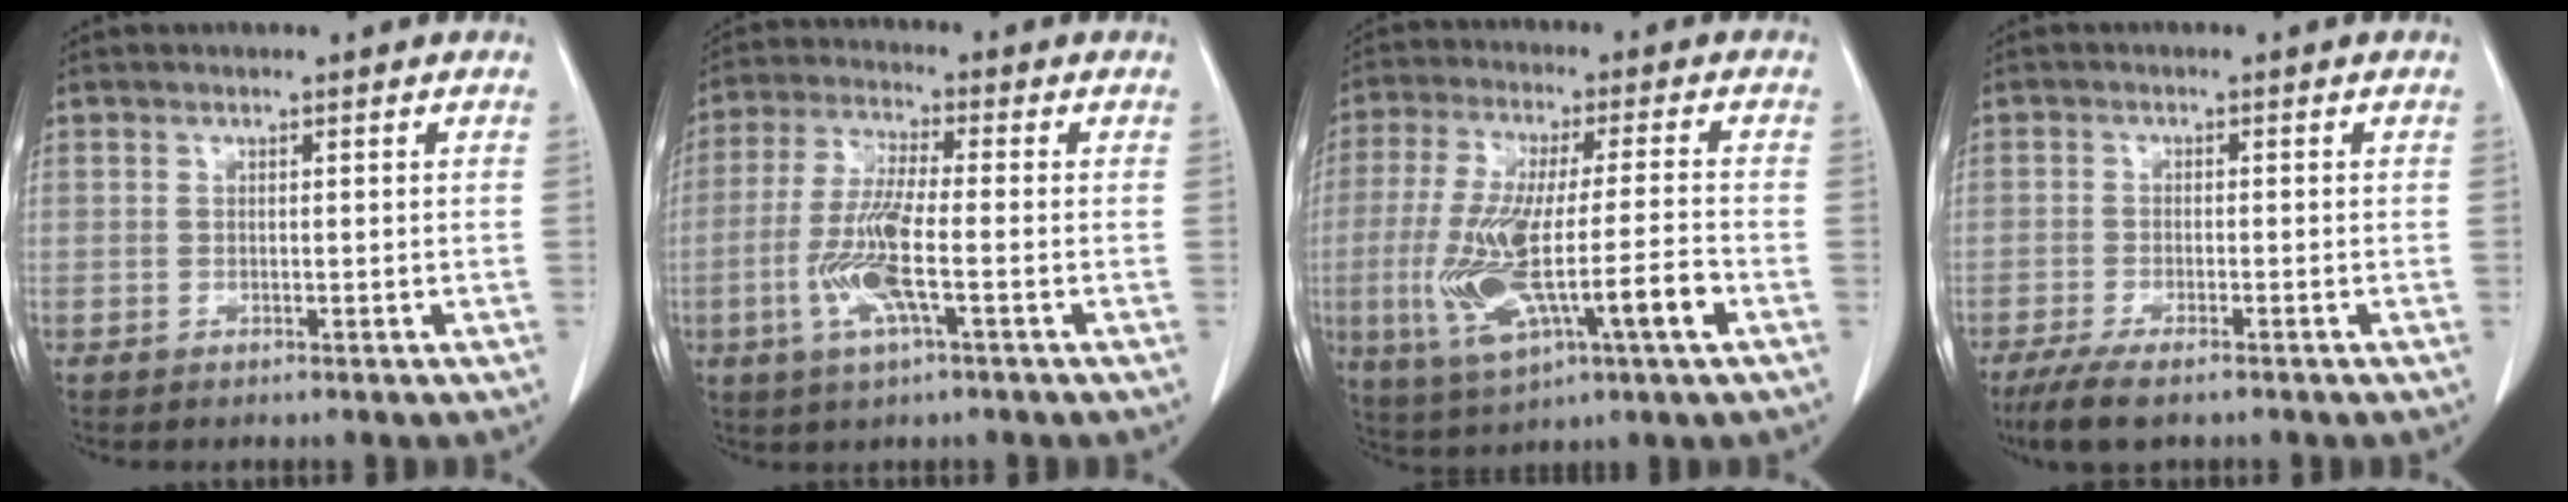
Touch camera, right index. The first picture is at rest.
{"total": 9.3, "force": [-2.5, 0.9, 8.9], "torque": [-0.188, -0.008, -0.054]}
{"total": 15.6, "force": [-4.1, 2.0, 14.9], "torque": [-0.299, -0.012, -0.066]}
{"total": 6.4, "force": [-4.7, 1.2, 4.2], "torque": [-0.075, -0.016, -0.076]}